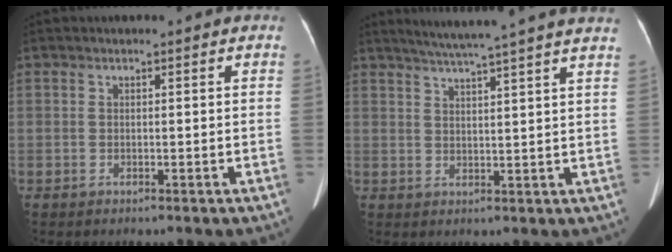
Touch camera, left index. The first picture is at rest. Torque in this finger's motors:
{"motor_torque": [0.40, -0.31, 0.00, 0.03]}